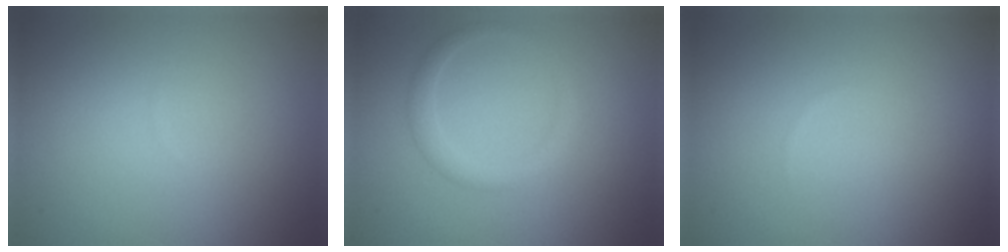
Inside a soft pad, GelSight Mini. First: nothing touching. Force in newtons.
{"total": 1.7, "press": 1.7, "slide": 0.1}
{"total": 0.0}